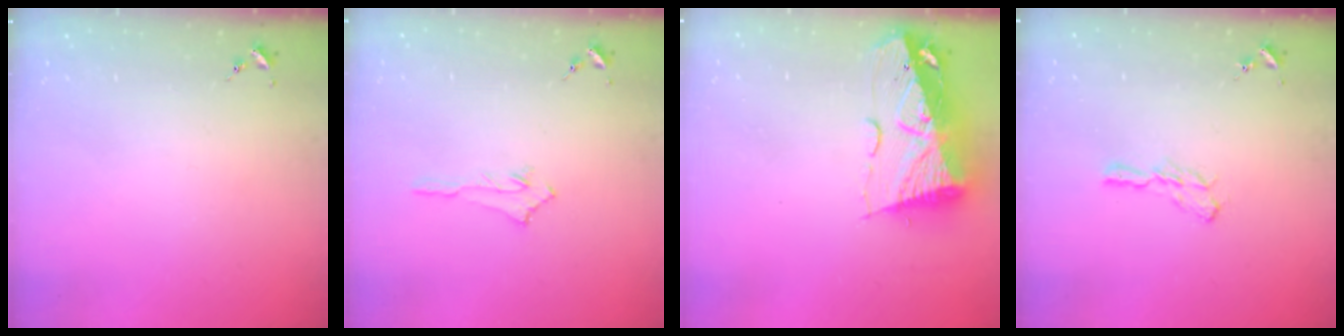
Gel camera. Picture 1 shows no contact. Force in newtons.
{"total": 4.3, "press": 4.2, "slide": 0.5}
{"total": 14.8, "press": 14.7, "slide": 1.8}
{"total": 5.7, "press": 5.7, "slide": 0.4}